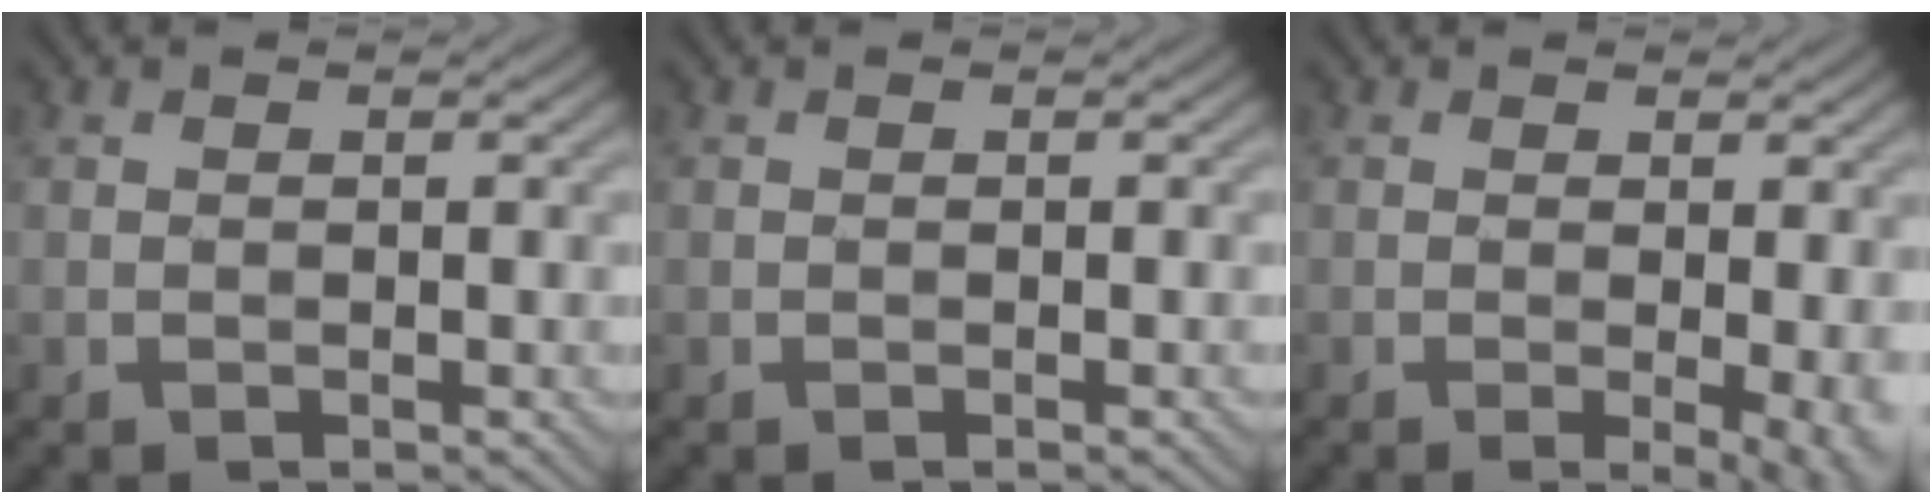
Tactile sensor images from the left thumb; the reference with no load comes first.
{"total": 0.0}
{"total": 4.4, "force": [-0.4, 1.0, 4.2], "torque": [-0.060, -0.008, -0.005]}